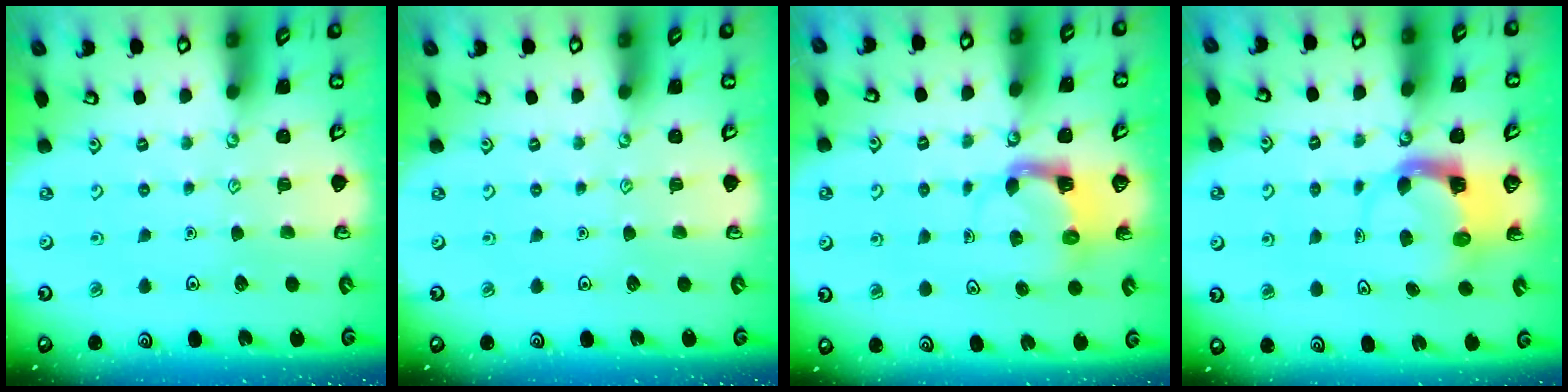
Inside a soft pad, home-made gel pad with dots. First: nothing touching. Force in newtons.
{"total": 0.0}
{"total": 3.9, "press": 3.9, "slide": 0.8}
{"total": 3.9, "press": 3.9, "slide": 0.6}